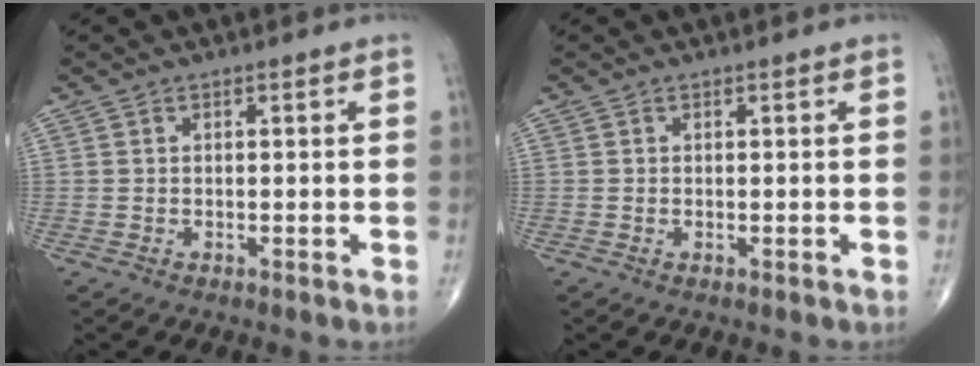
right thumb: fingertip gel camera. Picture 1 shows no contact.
{"total": 0.0}